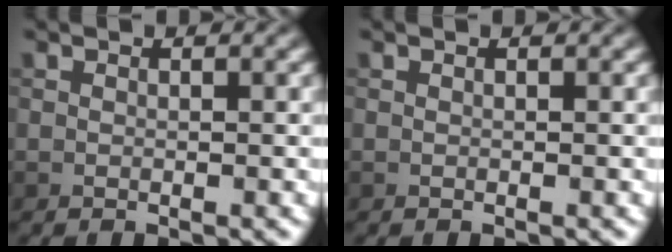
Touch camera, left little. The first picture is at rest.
{"total": 0.0}